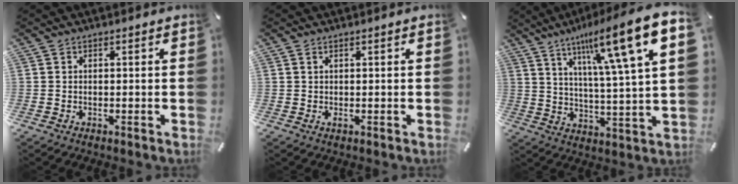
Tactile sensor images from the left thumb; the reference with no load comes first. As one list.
[{"total": 1.1, "force": [0.1, 0.1, 1.1], "torque": [-0.027, -0.008, 0.001]}, {"total": 17.9, "force": [9.6, 3.3, 14.8], "torque": [-0.235, -0.046, 0.139]}]